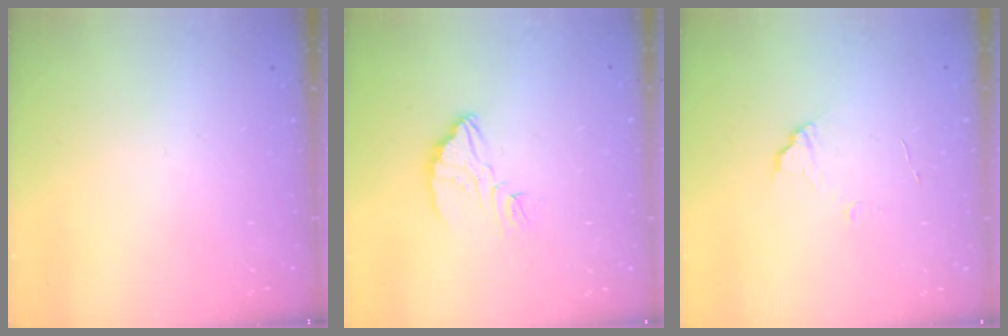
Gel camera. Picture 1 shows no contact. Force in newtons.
{"total": 5.5, "press": 5.5, "slide": 0.3}
{"total": 6.5, "press": 6.5, "slide": 0.7}